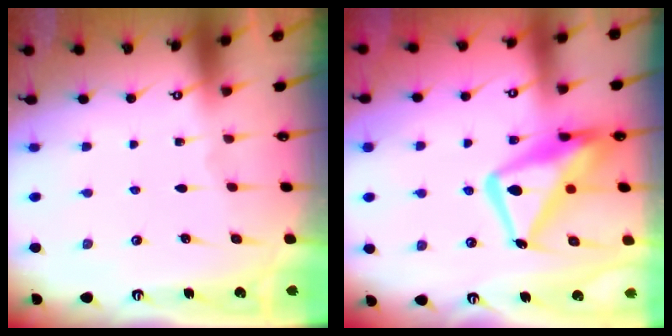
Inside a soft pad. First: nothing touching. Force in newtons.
{"total": 16.7, "press": 16.7, "slide": 1.5}